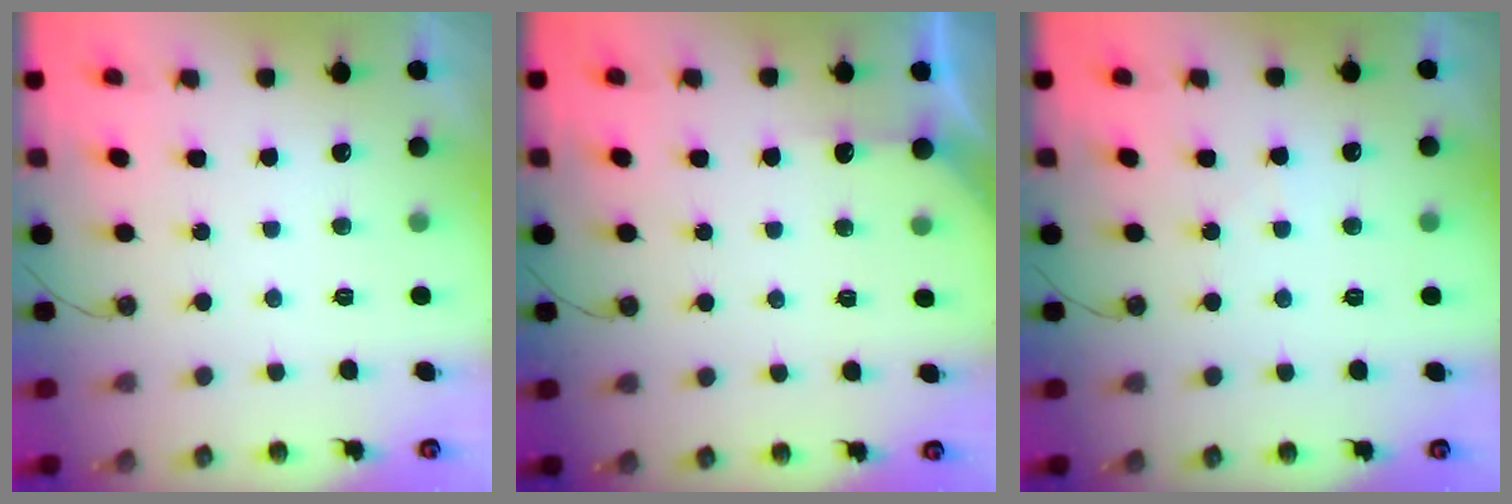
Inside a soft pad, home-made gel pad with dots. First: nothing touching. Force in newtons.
{"total": 2.7, "press": 2.7, "slide": 0.2}
{"total": 3.6, "press": 3.6, "slide": 0.5}